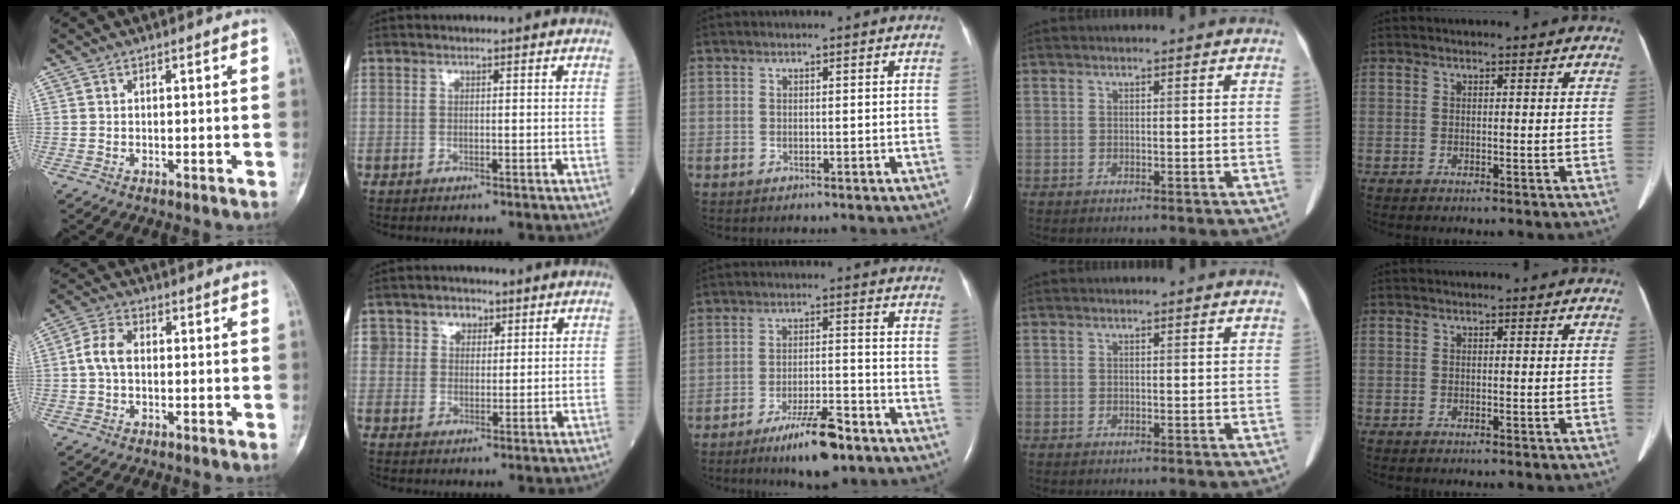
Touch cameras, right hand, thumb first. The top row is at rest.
{"thumb": {"total": 5.3, "force": [0.1, 3.5, 4.0], "torque": [-0.083, 0.016, -0.004]}, "index": {"total": 4.2, "force": [2.0, 3.4, 1.3], "torque": [-0.015, 0.004, 0.035]}, "middle": {"total": 9.0, "force": [-6.2, 1.7, 6.2], "torque": [-0.109, -0.009, -0.103]}}